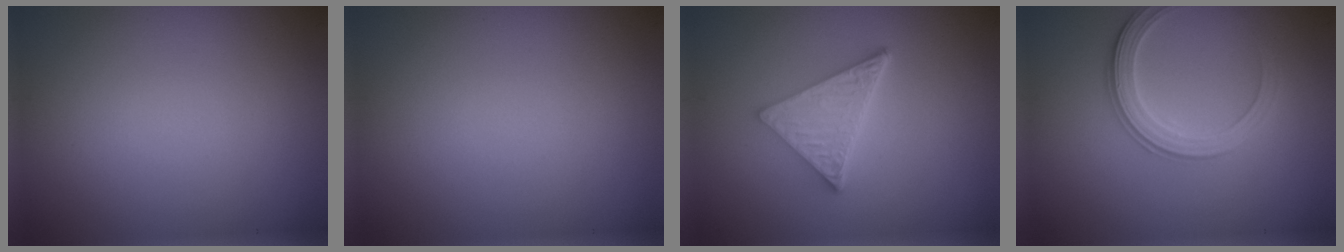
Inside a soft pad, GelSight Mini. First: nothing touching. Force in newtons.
{"total": 0.0}
{"total": 5.2, "press": 3.7, "slide": 3.6}
{"total": 3.0, "press": 2.9, "slide": 0.3}